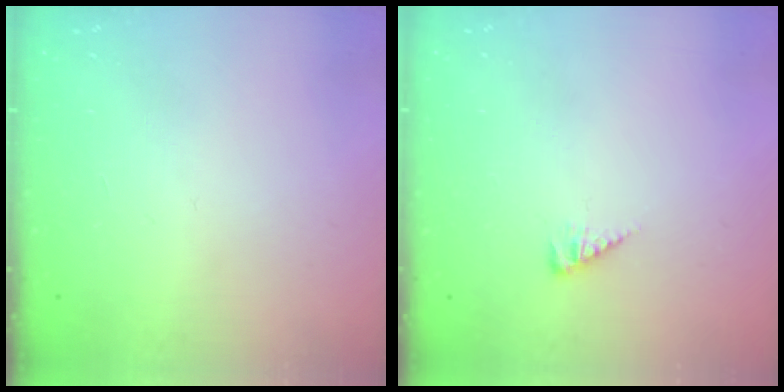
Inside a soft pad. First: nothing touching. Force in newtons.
{"total": 3.7, "press": 3.7, "slide": 0.6}